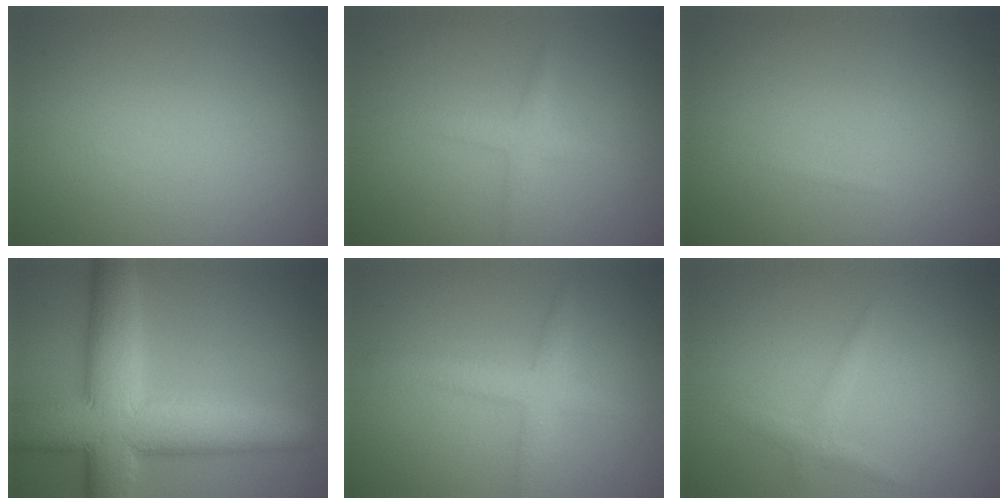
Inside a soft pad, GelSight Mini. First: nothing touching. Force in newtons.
{"total": 1.6, "press": 1.6, "slide": 0.0}
{"total": 0.0}
{"total": 11.4, "press": 11.4, "slide": 0.7}
{"total": 2.8, "press": 2.7, "slide": 0.2}
{"total": 1.3, "press": 1.3, "slide": 0.0}